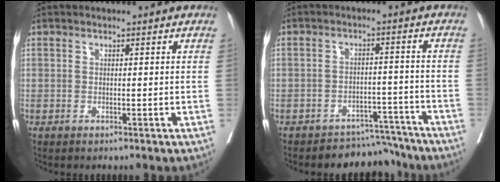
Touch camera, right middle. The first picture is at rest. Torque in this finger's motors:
{"motor_torque": [0.41, -0.53, 0.02, -0.01]}